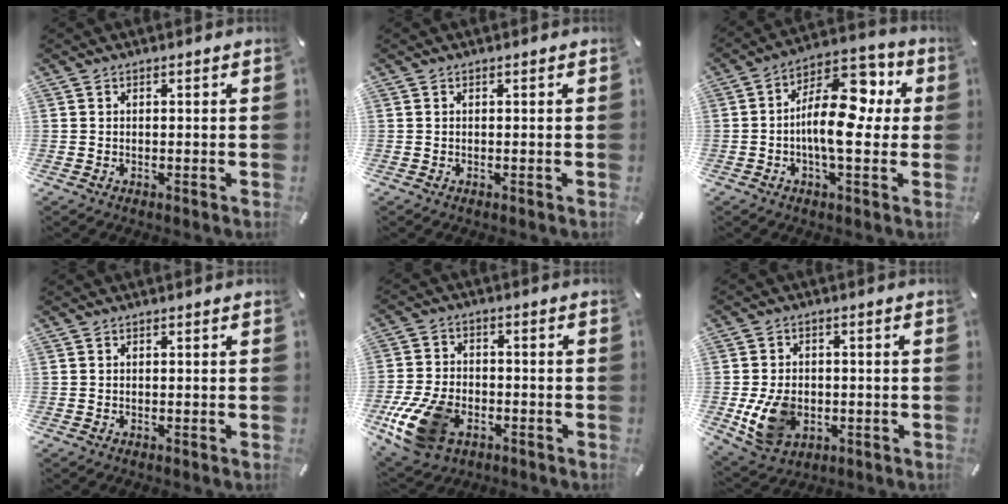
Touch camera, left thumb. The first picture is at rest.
{"total": 0.0}
{"total": 15.9, "force": [0.4, 8.2, 13.5], "torque": [-0.216, -0.004, 0.005]}
{"total": 0.0}
{"total": 14.4, "force": [-5.9, 9.4, 9.2], "torque": [-0.200, 0.023, -0.101]}
{"total": 10.5, "force": [-1.9, 8.0, 6.5], "torque": [-0.134, 0.003, -0.032]}